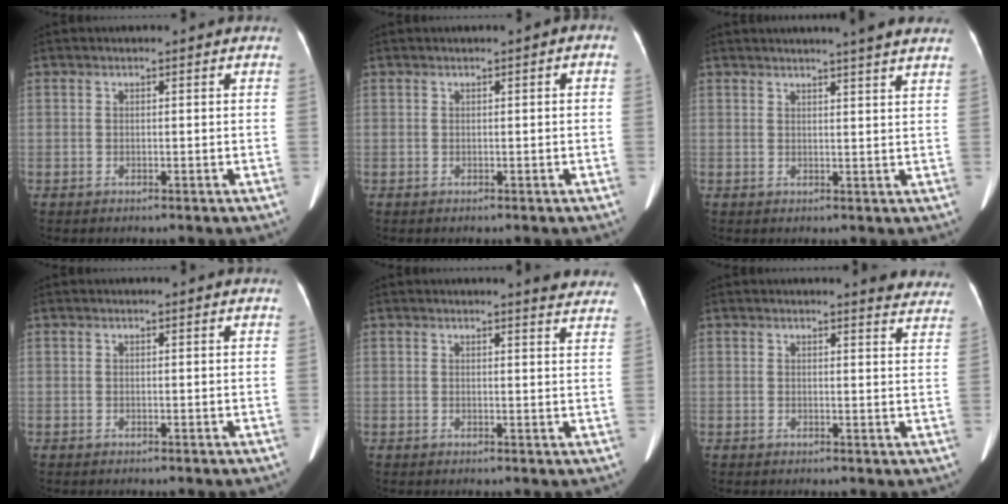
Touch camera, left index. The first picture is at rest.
{"total": 0.7, "force": [-0.1, 0.2, 0.6], "torque": [-0.008, 0.004, 0.000]}
{"total": 7.8, "force": [6.8, -0.6, 3.8], "torque": [-0.050, 0.009, 0.067]}
{"total": 0.0}
{"total": 5.6, "force": [5.3, 0.5, 1.7], "torque": [-0.012, -0.013, 0.038]}
{"total": 6.6, "force": [6.4, 1.0, 1.4], "torque": [0.003, -0.024, 0.042]}